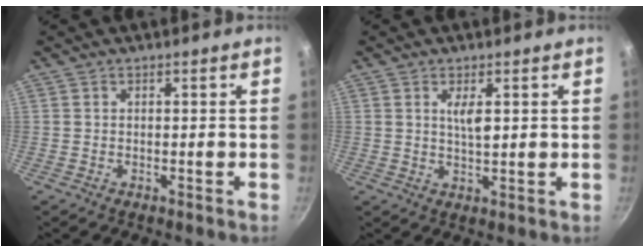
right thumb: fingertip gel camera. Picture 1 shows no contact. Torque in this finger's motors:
{"motor_torque": [-0.51, 0.66, 0.22, -0.09, 0.00]}